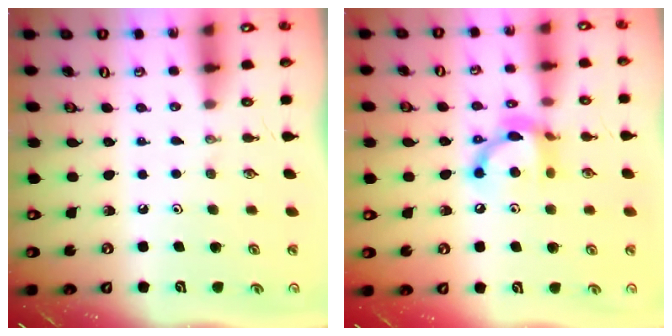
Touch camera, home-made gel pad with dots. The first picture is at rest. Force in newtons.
{"total": 12.8, "press": 12.8, "slide": 0.5}